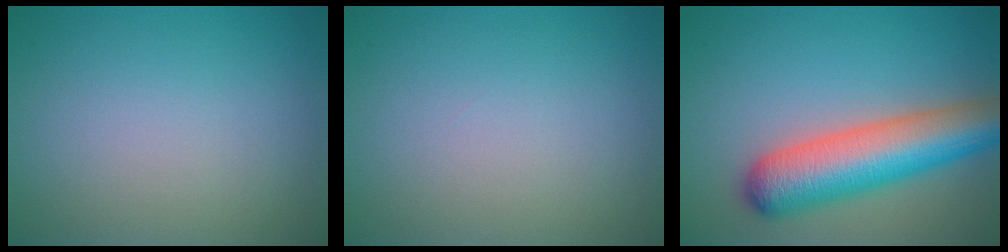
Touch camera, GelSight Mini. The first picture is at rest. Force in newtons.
{"total": 0.0}
{"total": 8.6, "press": 8.6, "slide": 0.4}